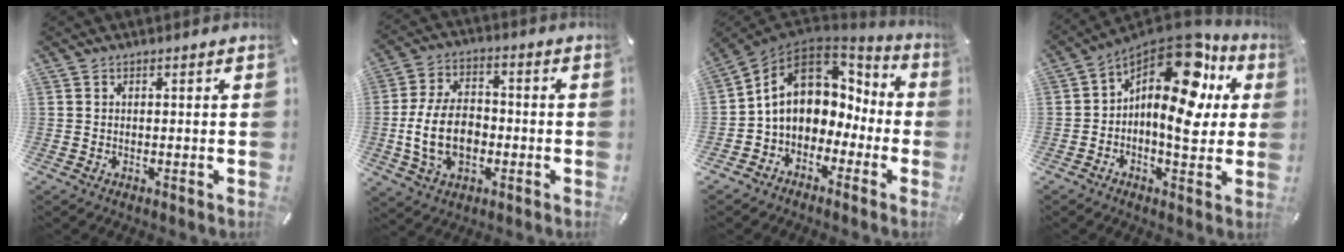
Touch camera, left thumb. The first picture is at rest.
{"total": 13.8, "force": [-2.3, 9.4, 9.9], "torque": [-0.223, 0.007, -0.039]}
{"total": 12.6, "force": [1.7, 10.2, 7.2], "torque": [-0.138, -0.003, 0.031]}
{"total": 17.9, "force": [6.5, 8.9, 14.1], "torque": [-0.223, -0.057, 0.103]}